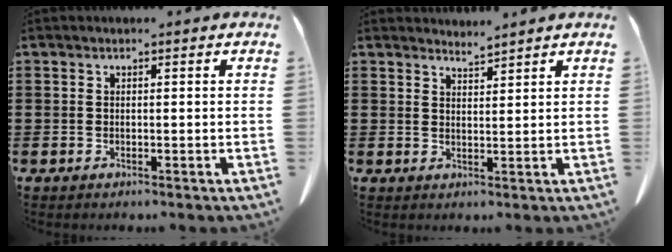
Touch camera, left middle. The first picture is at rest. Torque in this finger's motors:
{"motor_torque": [-0.77, 0.80, -0.02, 0.01]}